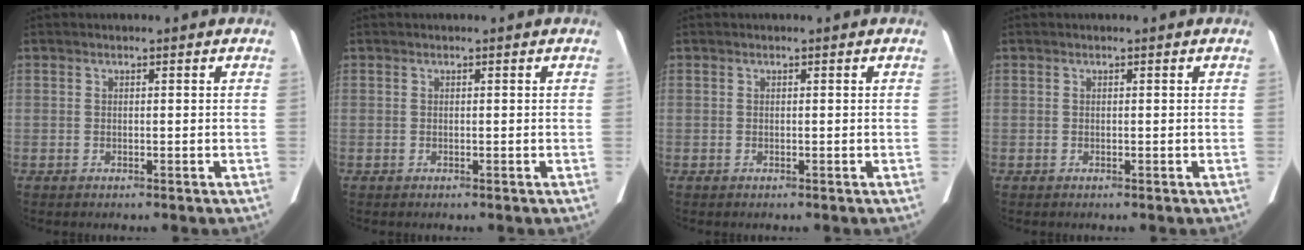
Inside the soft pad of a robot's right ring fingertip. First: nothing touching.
{"total": 0.0}
{"total": 0.0}
{"total": 0.0}